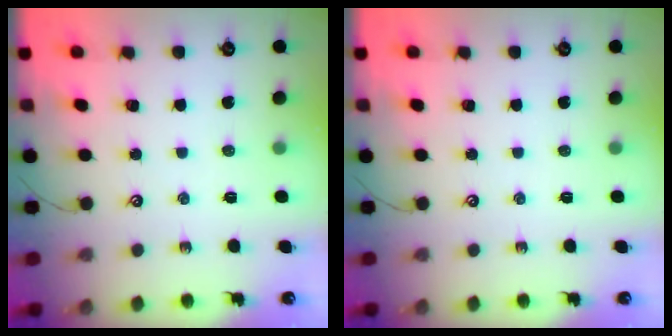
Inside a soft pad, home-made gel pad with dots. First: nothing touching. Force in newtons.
{"total": 0.0}